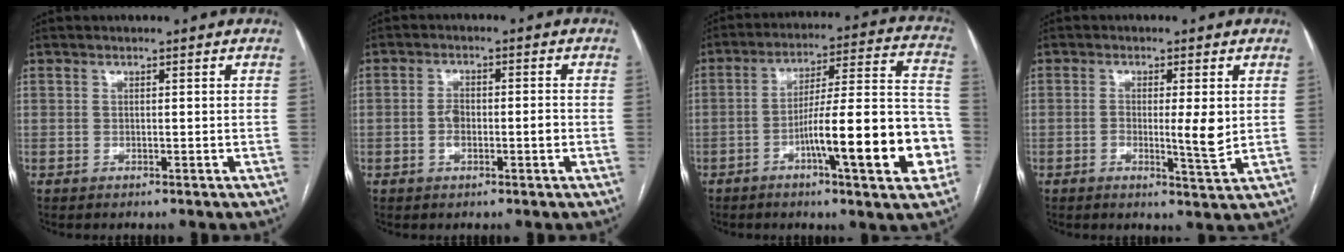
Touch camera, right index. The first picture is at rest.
{"total": 3.7, "force": [-0.8, 1.5, 3.3], "torque": [-0.067, 0.007, -0.014]}
{"total": 18.2, "force": [-6.2, 1.8, 17.0], "torque": [-0.229, 0.018, -0.090]}
{"total": 4.7, "force": [0.0, 0.5, 4.6], "torque": [-0.074, -0.007, -0.002]}